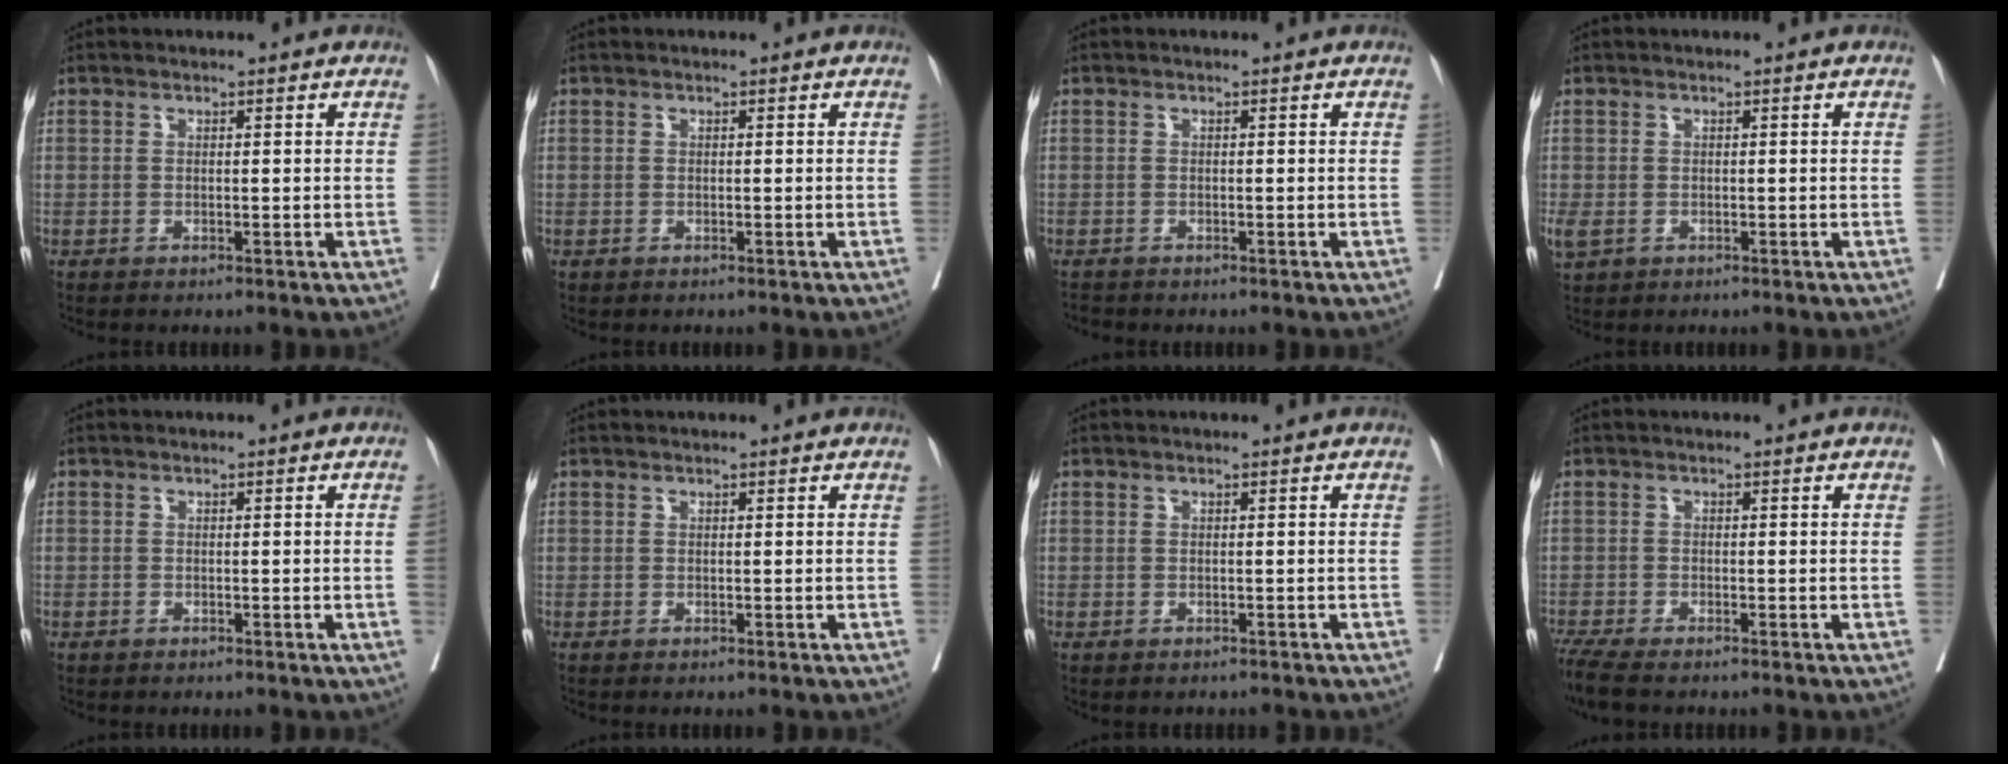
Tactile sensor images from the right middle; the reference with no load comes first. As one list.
[{"total": 0.0}, {"total": 1.1, "force": [-1.1, 0.2, 0.0], "torque": [-0.007, -0.004, -0.020]}, {"total": 2.4, "force": [-0.6, 1.6, 1.6], "torque": [-0.046, -0.004, -0.004]}, {"total": 0.6, "force": [-0.3, 0.1, 0.5], "torque": [-0.008, 0.004, -0.005]}, {"total": 0.0}, {"total": 0.9, "force": [-0.8, 0.3, 0.3], "torque": [-0.012, -0.002, -0.010]}, {"total": 5.3, "force": [-4.4, 0.6, 2.9], "torque": [-0.055, -0.015, -0.081]}]